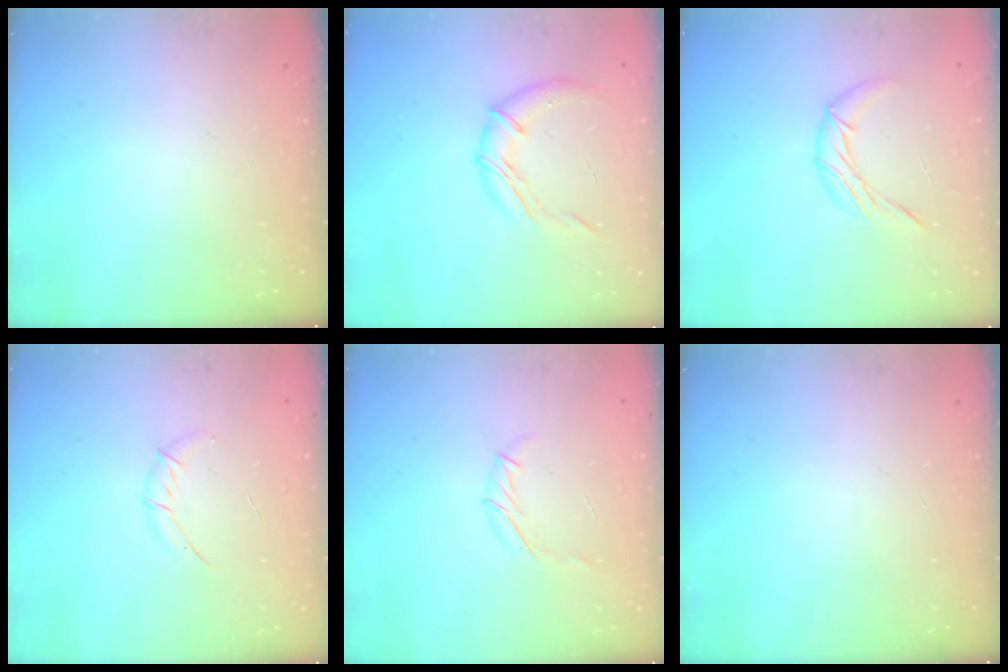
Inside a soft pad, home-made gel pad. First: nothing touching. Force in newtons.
{"total": 11.4, "press": 11.2, "slide": 2.0}
{"total": 7.9, "press": 7.9, "slide": 0.2}
{"total": 4.9, "press": 4.7, "slide": 1.1}
{"total": 4.7, "press": 4.6, "slide": 1.1}
{"total": 0.0}